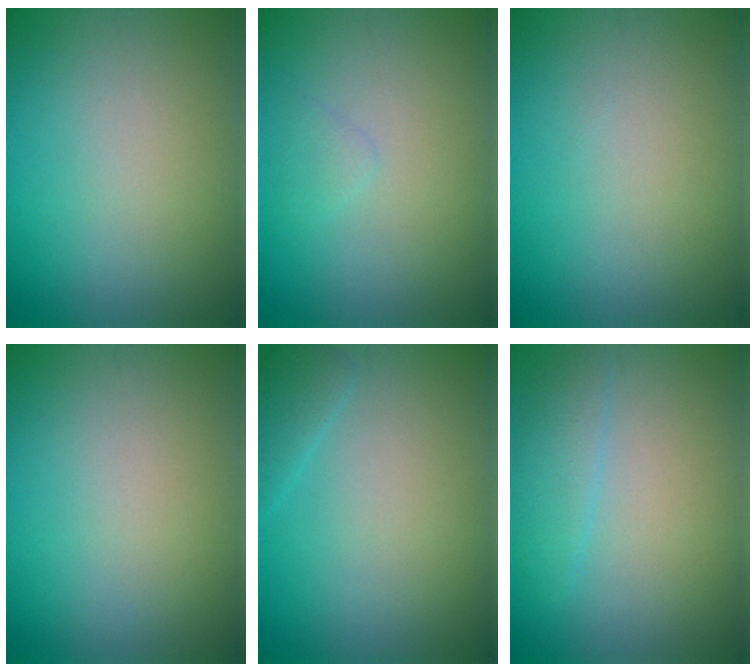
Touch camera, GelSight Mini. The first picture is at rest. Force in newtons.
{"total": 0.9, "press": 0.9, "slide": 0.1}
{"total": 0.0}
{"total": 0.0}
{"total": 1.3, "press": 1.3, "slide": 0.1}
{"total": 2.2, "press": 2.2, "slide": 0.1}